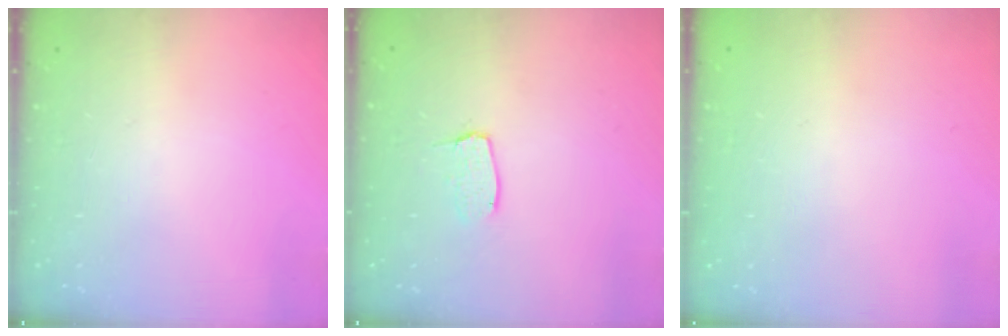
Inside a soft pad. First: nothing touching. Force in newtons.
{"total": 4.9, "press": 4.9, "slide": 0.3}
{"total": 0.0}